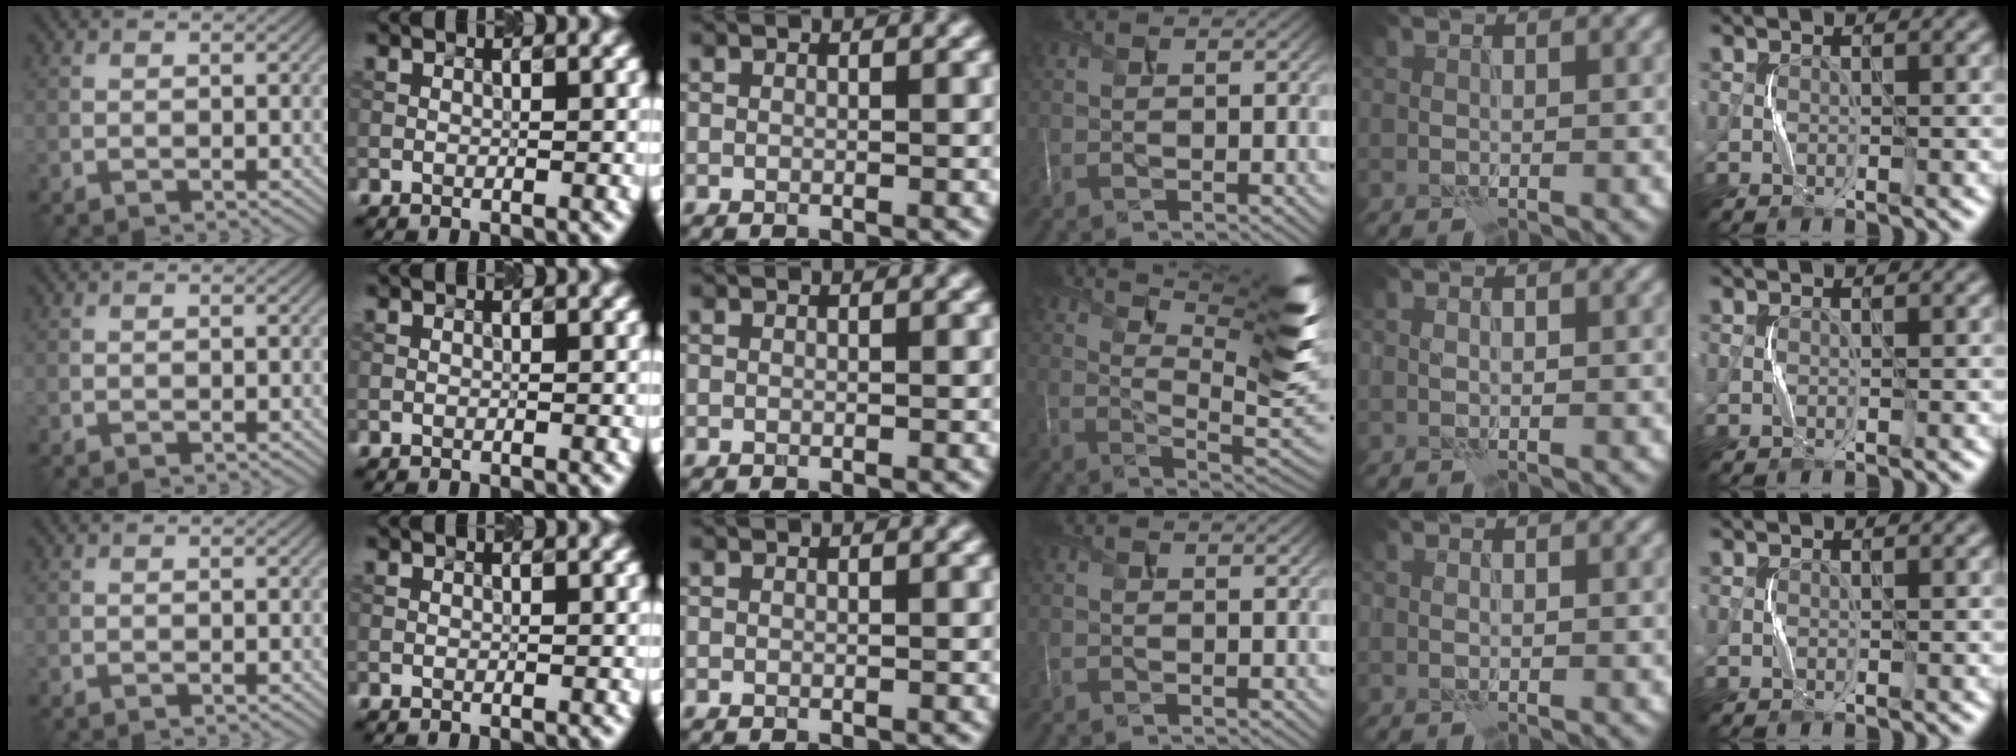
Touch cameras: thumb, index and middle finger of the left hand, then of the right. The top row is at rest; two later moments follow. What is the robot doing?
{"motion": "squeeze", "object": "paper clamp"}